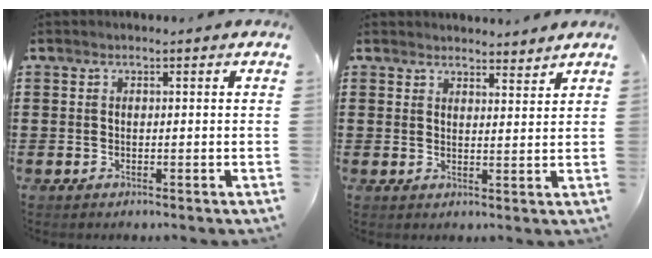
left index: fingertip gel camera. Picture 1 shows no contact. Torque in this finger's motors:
{"motor_torque": [-0.20, -0.02, -0.06, 0.00]}